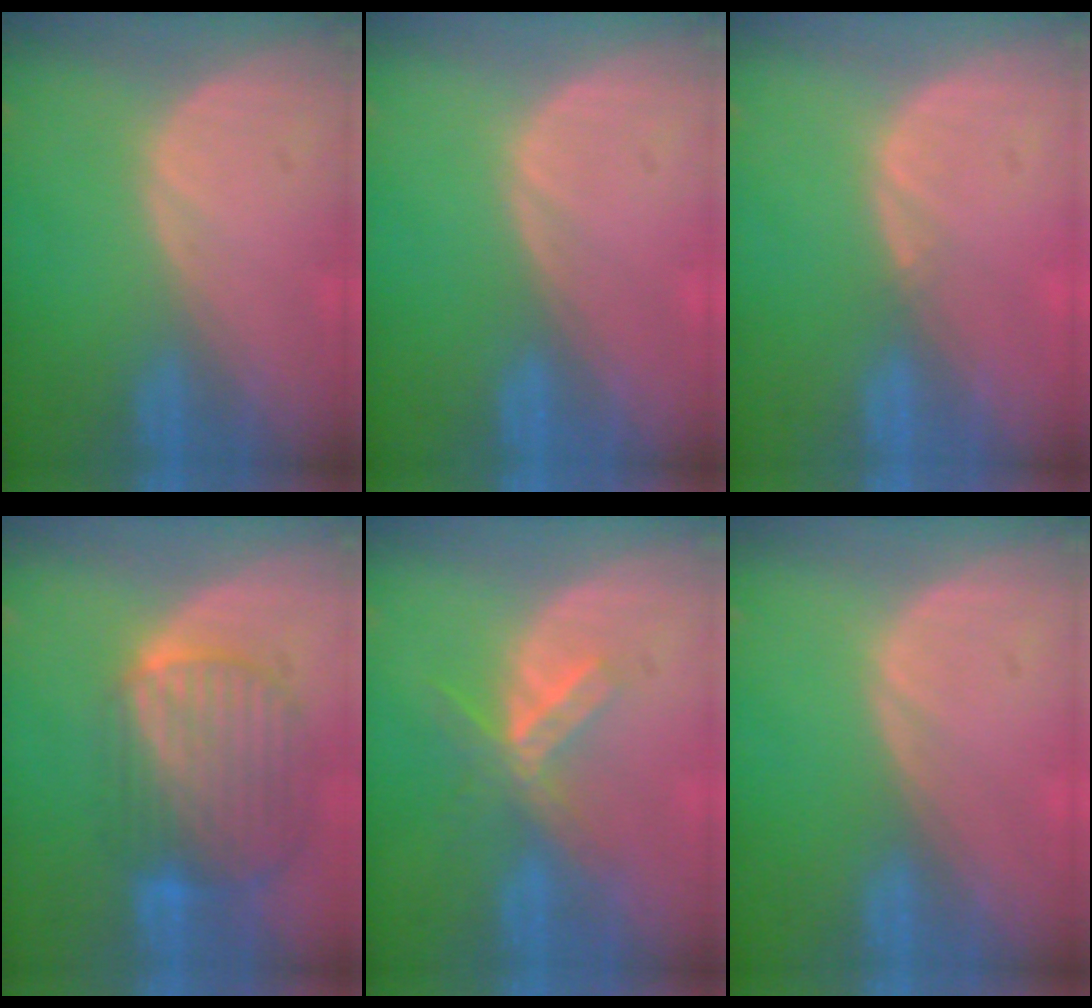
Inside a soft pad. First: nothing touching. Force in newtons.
{"total": 0.0}
{"total": 0.6, "press": 0.5, "slide": 0.4}
{"total": 10.3, "press": 8.6, "slide": 5.6}
{"total": 5.1, "press": 5.1, "slide": 0.3}
{"total": 0.0}